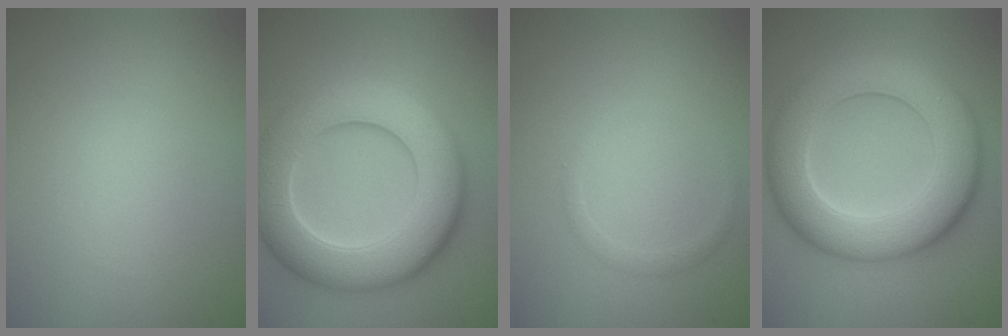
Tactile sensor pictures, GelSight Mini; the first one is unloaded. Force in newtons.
{"total": 10.0, "press": 10.0, "slide": 0.4}
{"total": 0.9, "press": 0.9, "slide": 0.0}
{"total": 9.4, "press": 9.4, "slide": 0.5}